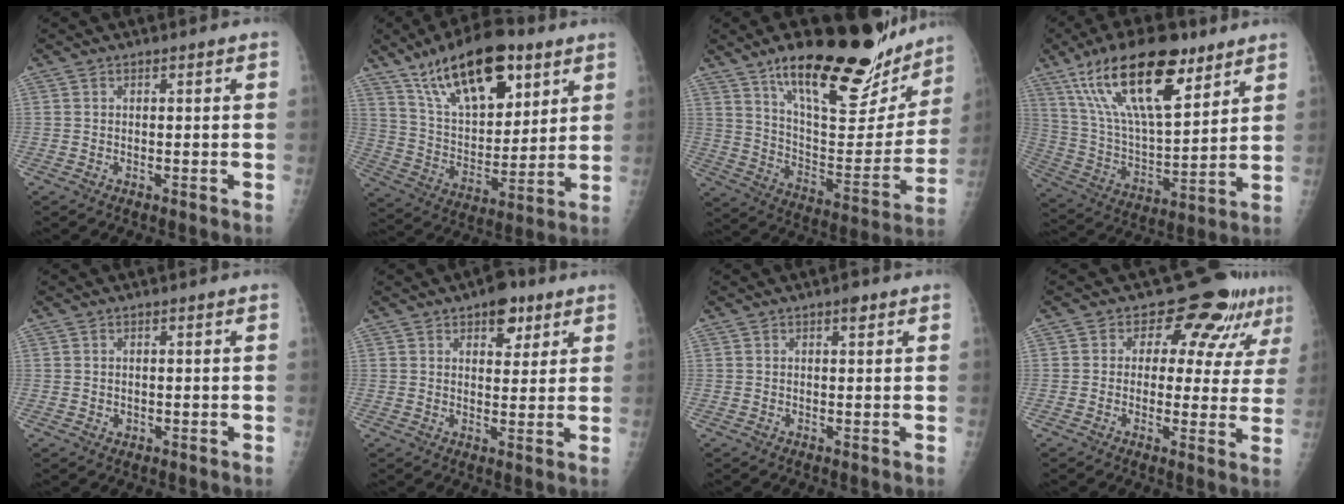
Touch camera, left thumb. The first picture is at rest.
{"total": 21.1, "force": [12.3, 9.8, 14.1], "torque": [-0.193, -0.050, 0.218]}
{"total": 28.3, "force": [19.4, 9.7, 18.2], "torque": [-0.228, -0.079, 0.303]}
{"total": 22.8, "force": [13.2, 8.8, 16.3], "torque": [-0.271, -0.040, 0.244]}
{"total": 0.8, "force": [0.0, 0.8, 0.3], "torque": [-0.003, 0.000, 0.002]}
{"total": 6.6, "force": [3.8, 3.7, 3.9], "torque": [-0.025, -0.015, 0.050]}
{"total": 1.5, "force": [0.9, 0.6, 1.0], "torque": [-0.008, -0.001, 0.010]}
{"total": 10.4, "force": [6.7, 5.8, 5.3], "torque": [-0.027, -0.030, 0.069]}